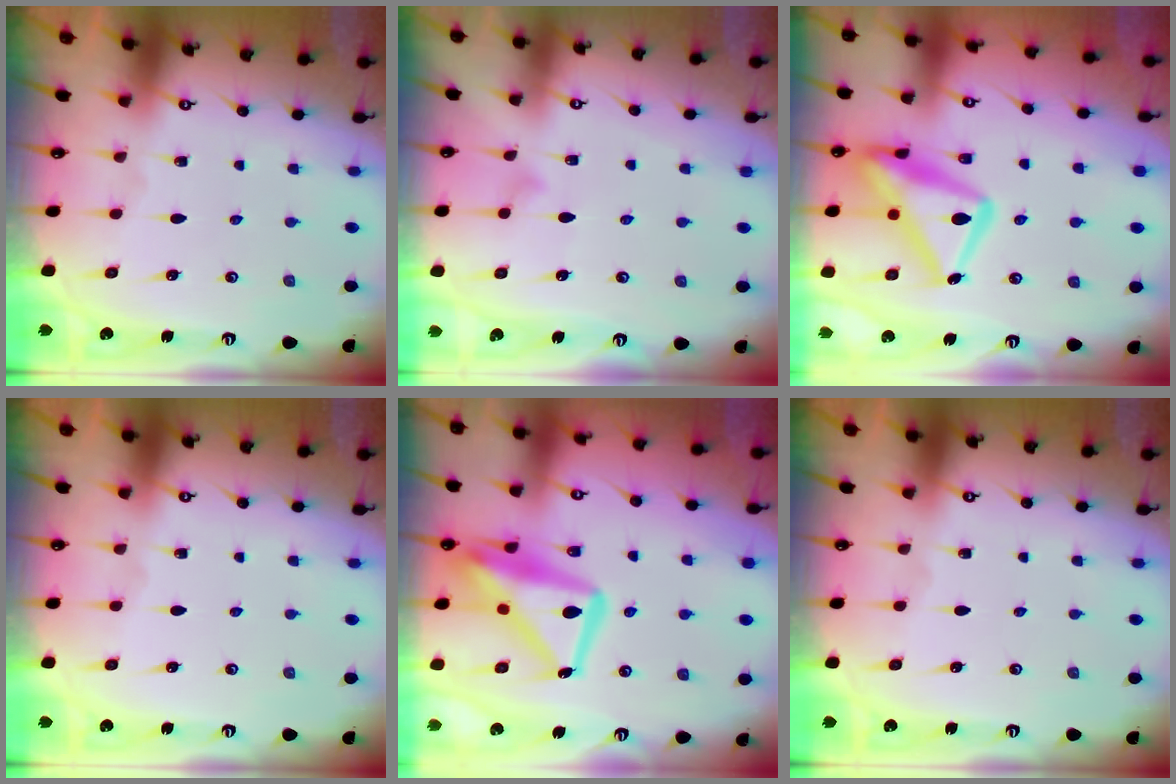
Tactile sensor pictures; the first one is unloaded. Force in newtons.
{"total": 5.8, "press": 5.8, "slide": 0.3}
{"total": 18.6, "press": 18.5, "slide": 1.3}
{"total": 0.0}
{"total": 18.9, "press": 18.8, "slide": 1.9}
{"total": 0.0}